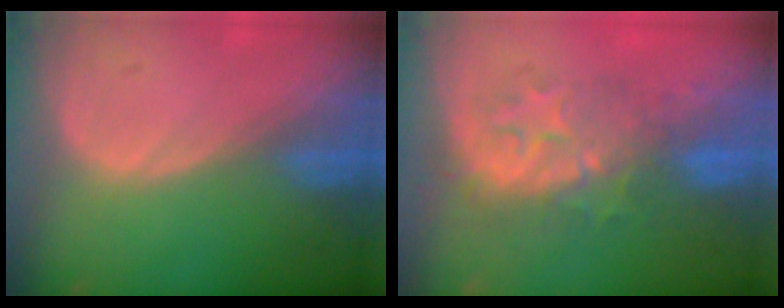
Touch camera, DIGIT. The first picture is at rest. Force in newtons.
{"total": 8.4, "press": 7.9, "slide": 2.7}